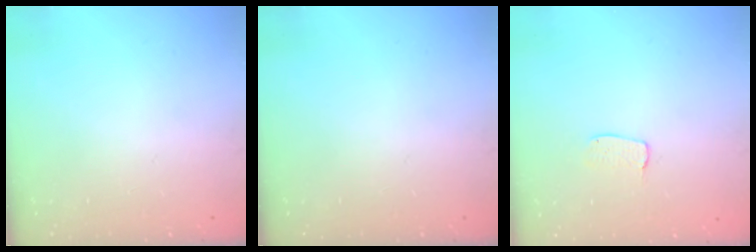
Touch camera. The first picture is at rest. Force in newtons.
{"total": 0.0}
{"total": 5.8, "press": 5.8, "slide": 0.2}